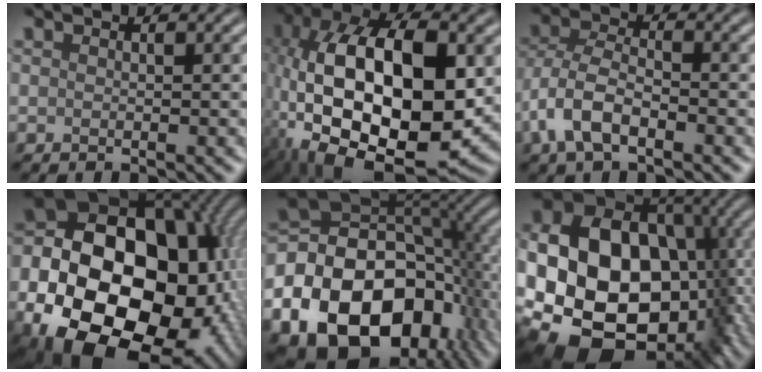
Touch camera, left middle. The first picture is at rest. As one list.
[{"total": 17.3, "force": [-2.1, 9.2, 14.5], "torque": [-0.259, 0.002, -0.036]}, {"total": 5.3, "force": [-2.3, 2.8, 3.9], "torque": [-0.084, 0.003, -0.056]}, {"total": 25.2, "force": [-4.8, 19.5, 15.3], "torque": [-0.283, -0.025, -0.119]}, {"total": 20.3, "force": [-7.2, 14.4, 12.4], "torque": [-0.229, -0.024, -0.109]}, {"total": 20.7, "force": [-3.6, 15.9, 12.8], "torque": [-0.238, -0.027, -0.064]}]